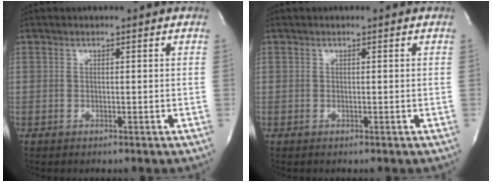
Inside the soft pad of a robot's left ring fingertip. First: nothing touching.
{"total": 0.0}